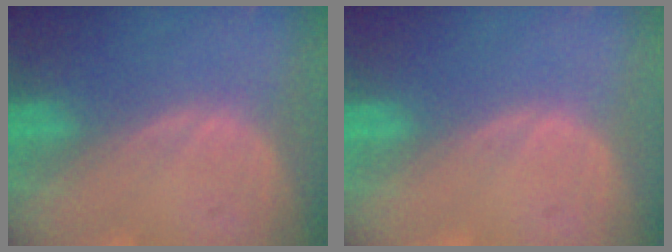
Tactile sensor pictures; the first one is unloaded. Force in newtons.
{"total": 0.0}